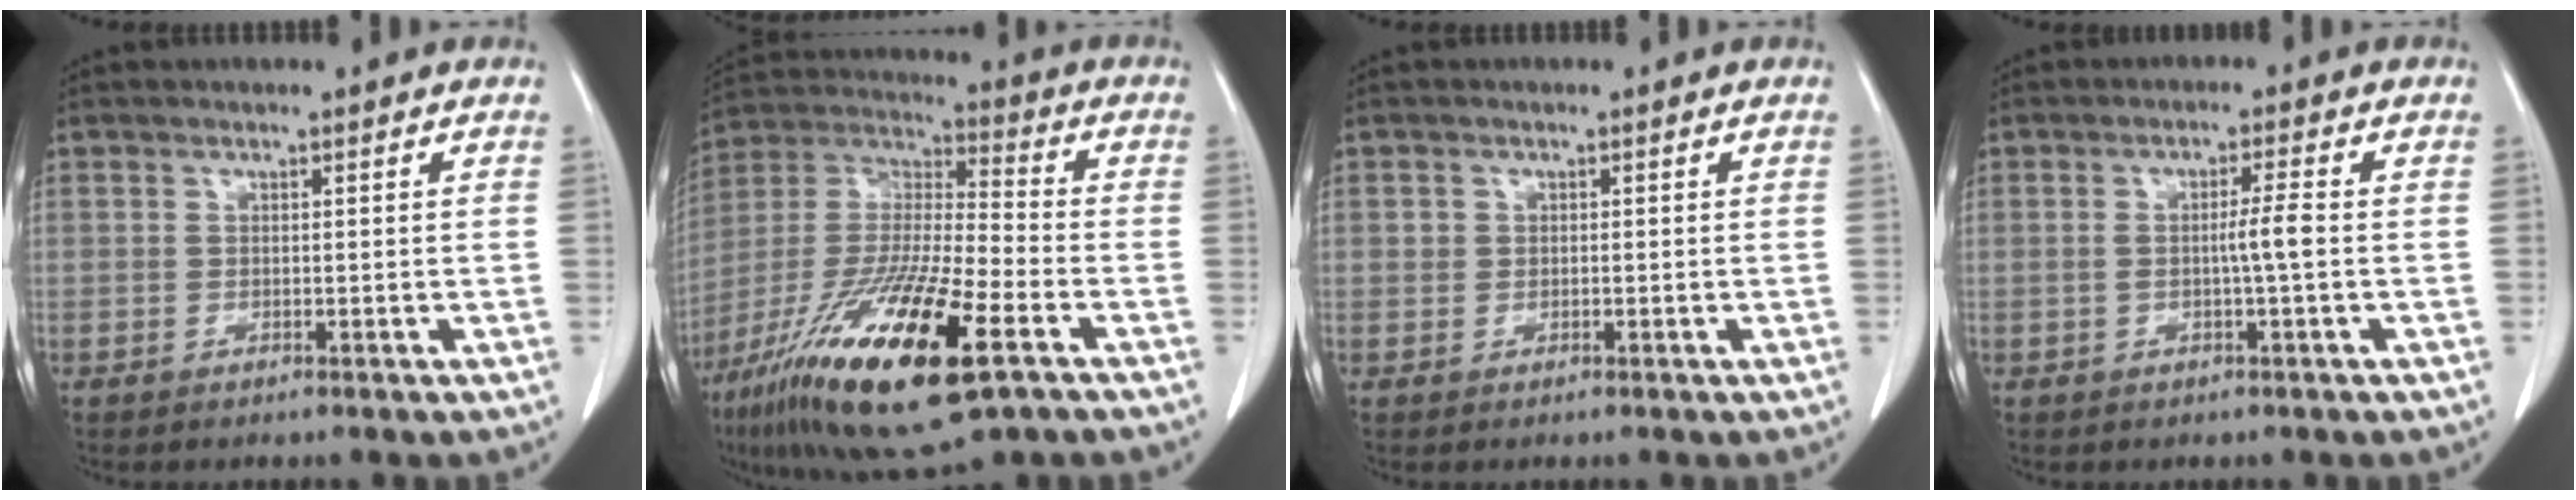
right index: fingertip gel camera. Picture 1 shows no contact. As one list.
[{"total": 23.2, "force": [-11.3, 4.0, 19.8], "torque": [-0.392, -0.047, -0.200]}, {"total": 0.9, "force": [0.2, 0.9, 0.2], "torque": [0.004, 0.003, 0.002]}, {"total": 3.3, "force": [-0.3, -0.4, 3.2], "torque": [-0.056, -0.001, -0.006]}]